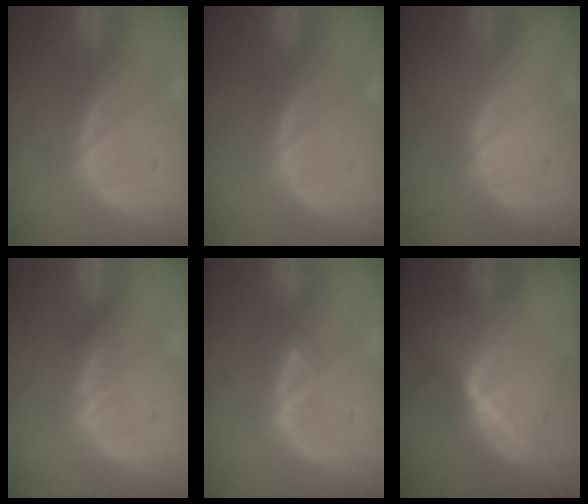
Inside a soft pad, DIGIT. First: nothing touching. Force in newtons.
{"total": 0.0}
{"total": 0.0}
{"total": 1.3, "press": 1.1, "slide": 0.7}
{"total": 1.0, "press": 0.9, "slide": 0.5}
{"total": 6.3, "press": 5.9, "slide": 2.3}